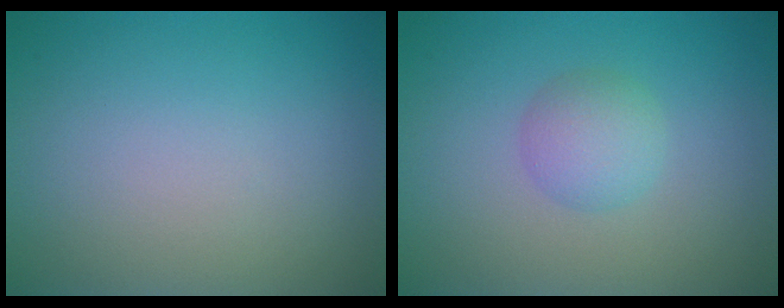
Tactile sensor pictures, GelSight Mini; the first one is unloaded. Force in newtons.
{"total": 2.4, "press": 2.4, "slide": 0.1}